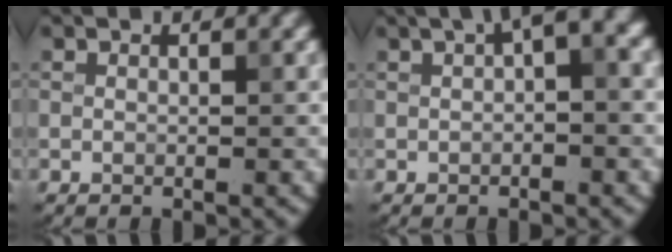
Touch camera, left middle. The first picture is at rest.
{"total": 3.4, "force": [1.2, 0.9, 3.0], "torque": [-0.038, 0.016, 0.013]}